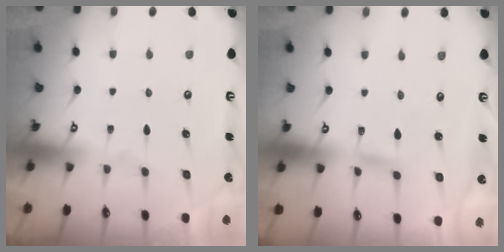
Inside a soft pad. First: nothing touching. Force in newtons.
{"total": 2.7, "press": 2.7, "slide": 0.1}